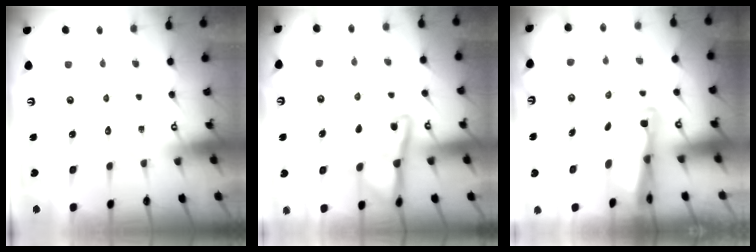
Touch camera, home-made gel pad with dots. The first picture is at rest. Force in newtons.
{"total": 10.4, "press": 10.3, "slide": 1.0}
{"total": 3.4, "press": 3.3, "slide": 0.6}